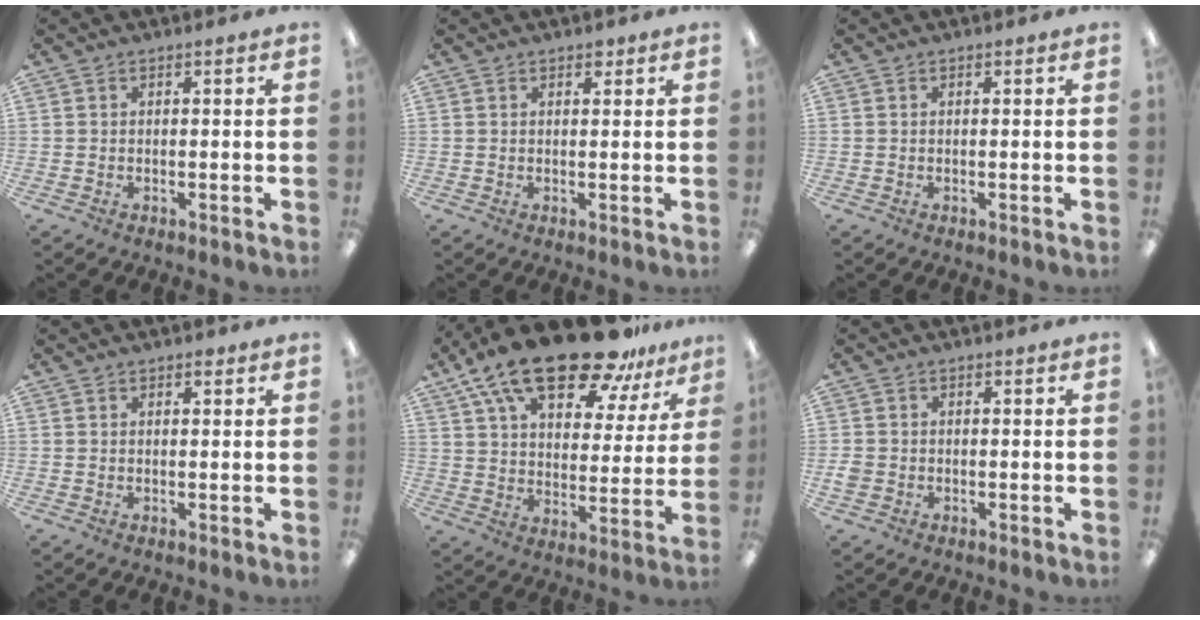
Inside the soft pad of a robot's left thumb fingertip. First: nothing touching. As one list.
[{"total": 1.5, "force": [1.1, 0.9, 0.6], "torque": [0.003, -0.006, 0.017]}, {"total": 0.0}, {"total": 1.2, "force": [0.9, 0.6, 0.5], "torque": [-0.002, -0.001, 0.014]}, {"total": 22.1, "force": [16.4, 7.9, 12.5], "torque": [-0.214, -0.102, 0.283]}, {"total": 2.0, "force": [-0.5, 1.8, 0.8], "torque": [-0.012, 0.004, -0.009]}]